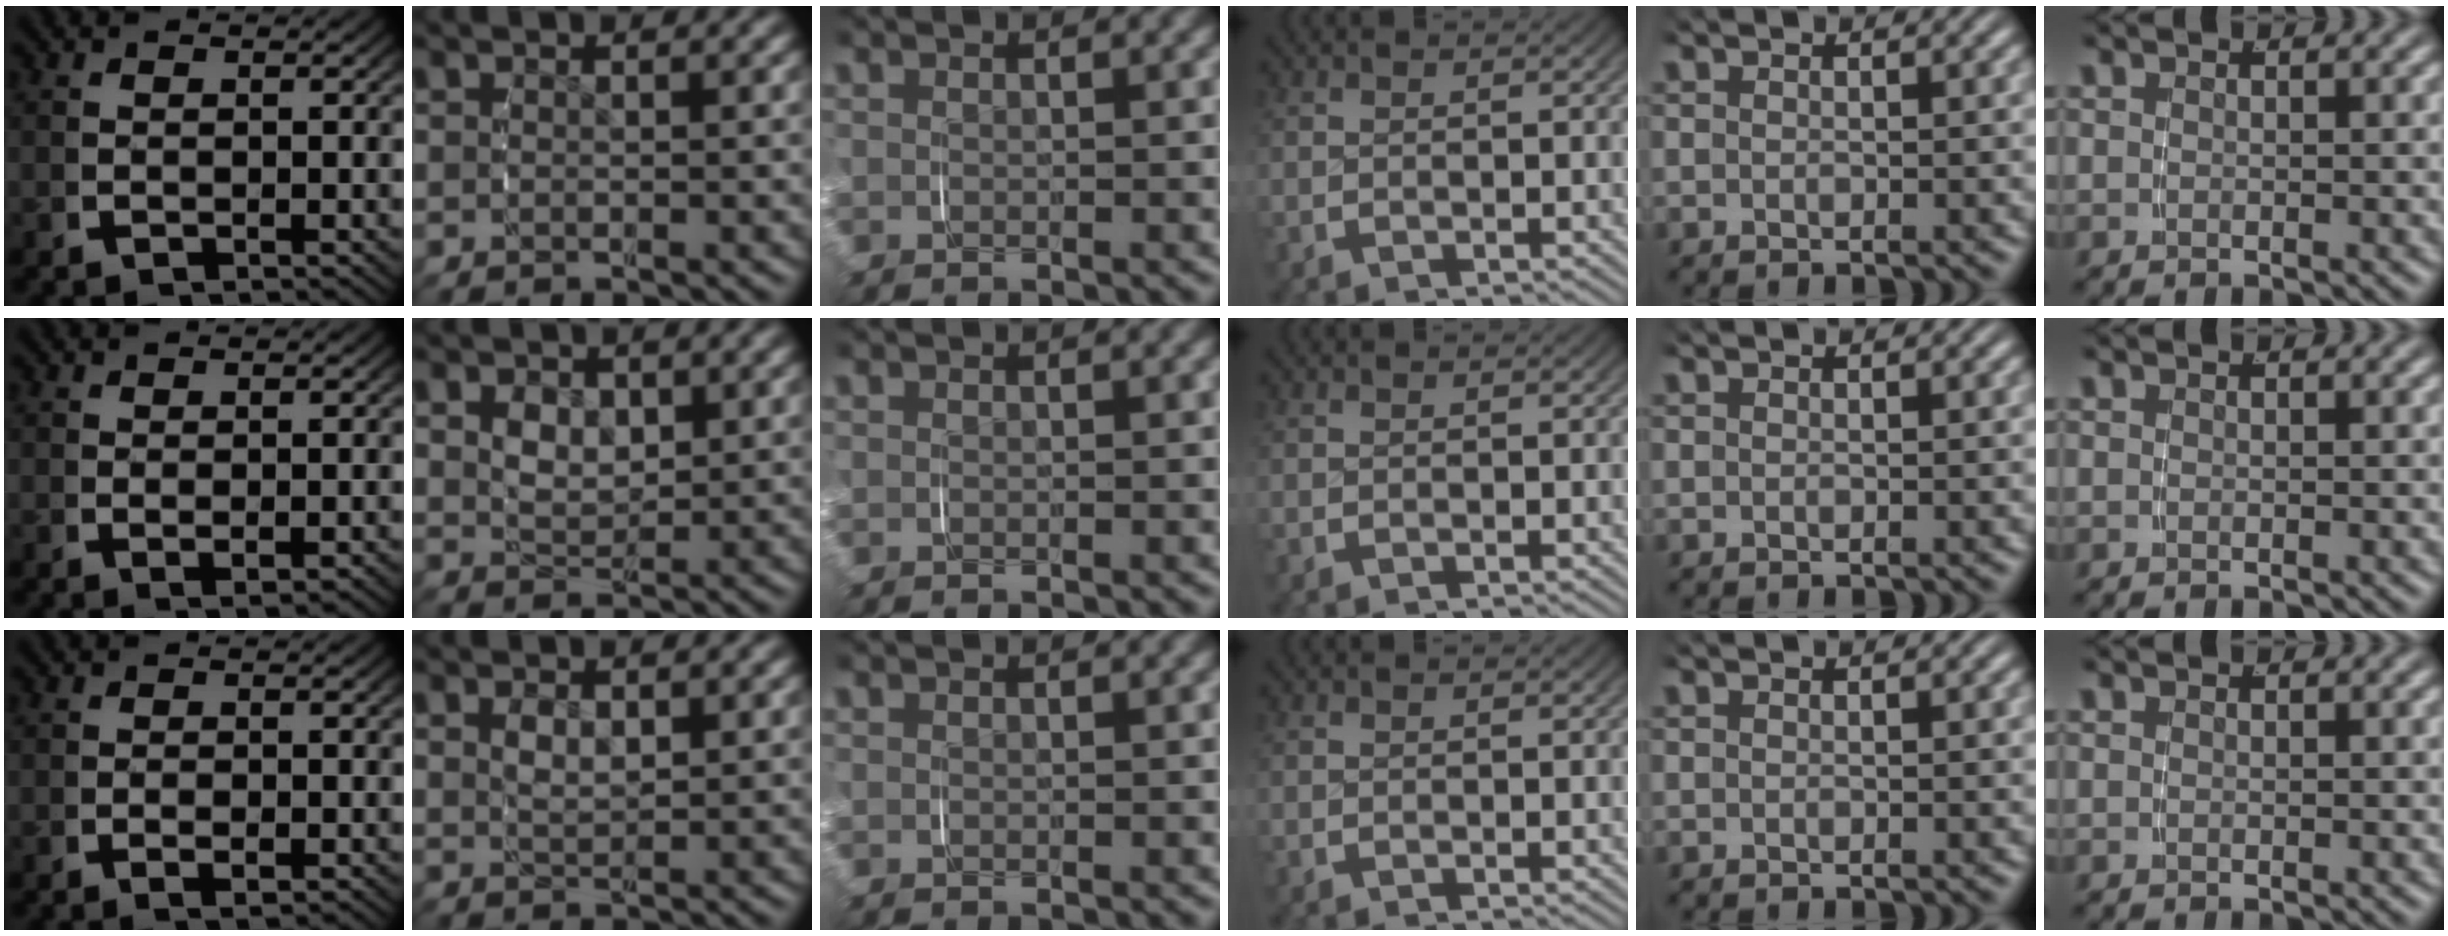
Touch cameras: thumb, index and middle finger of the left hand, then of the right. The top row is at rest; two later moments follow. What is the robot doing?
{"motion": "grasp_and_lifting", "object": "pen bag"}